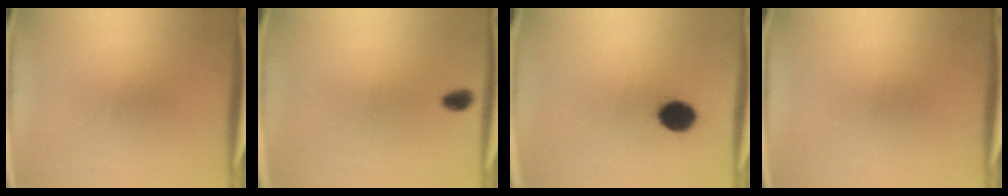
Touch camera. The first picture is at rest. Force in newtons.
{"total": 2.1}
{"total": 8.2}
{"total": 0.0}